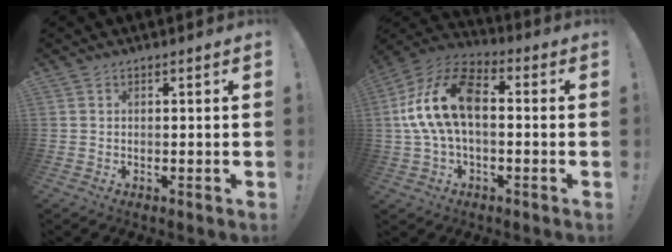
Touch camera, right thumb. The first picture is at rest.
{"total": 17.0, "force": [1.6, 9.7, 13.9], "torque": [-0.258, 0.015, 0.032]}